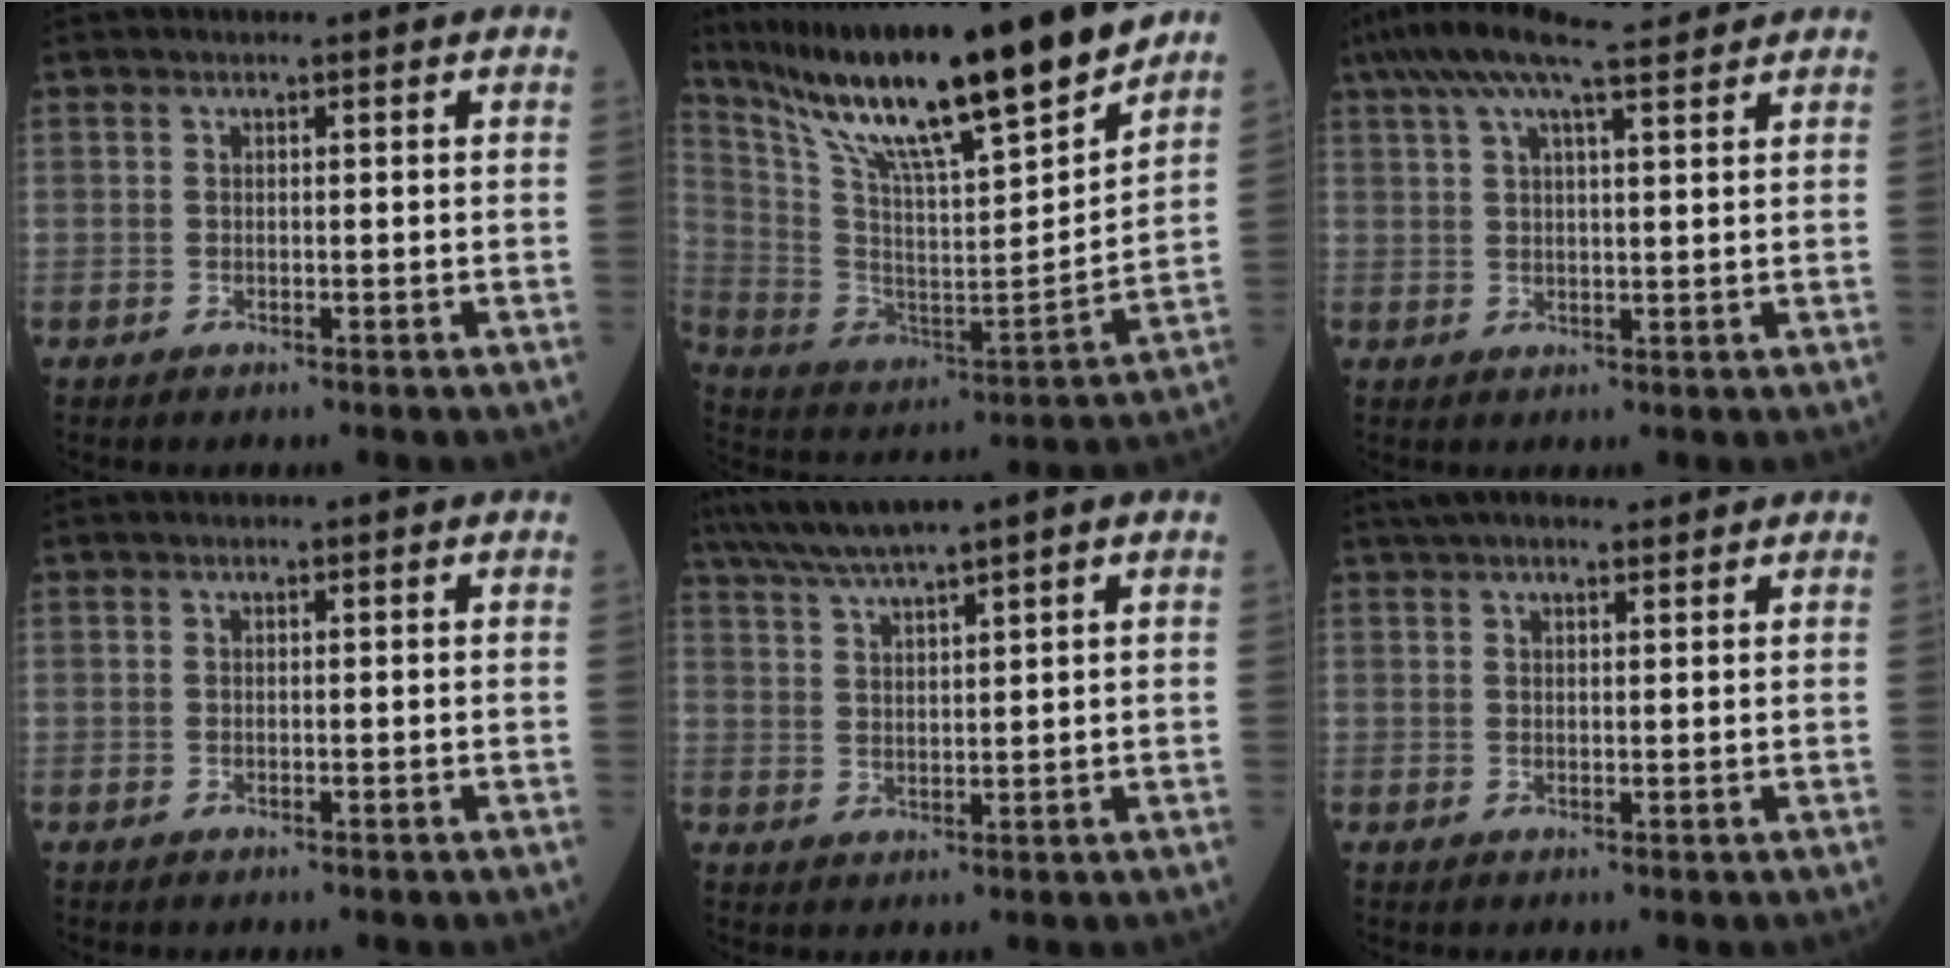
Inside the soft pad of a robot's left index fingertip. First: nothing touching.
{"total": 23.9, "force": [19.1, 1.5, 14.3], "torque": [-0.255, -0.017, 0.322]}
{"total": 11.5, "force": [9.2, 1.0, 6.7], "torque": [-0.125, 0.040, 0.144]}
{"total": 0.0}
{"total": 7.1, "force": [5.6, -0.7, 4.3], "torque": [-0.084, 0.022, 0.105]}
{"total": 6.9, "force": [5.8, 1.5, 3.4], "torque": [-0.052, 0.035, 0.095]}